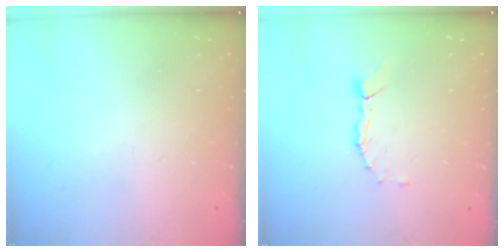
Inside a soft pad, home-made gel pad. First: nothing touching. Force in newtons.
{"total": 1.7, "press": 1.7, "slide": 0.2}